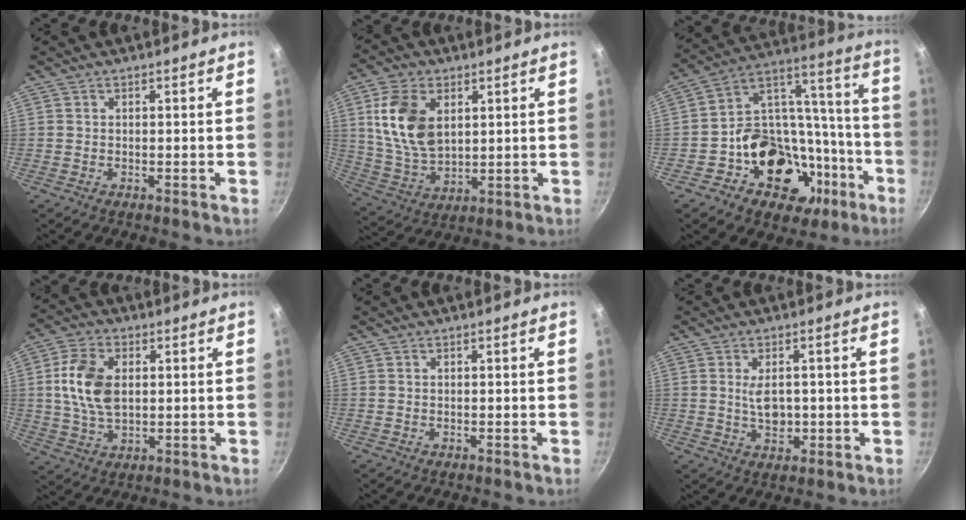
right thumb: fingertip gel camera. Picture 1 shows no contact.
{"total": 13.8, "force": [3.7, 8.8, 10.0], "torque": [-0.174, -0.019, 0.081]}
{"total": 24.8, "force": [-9.8, 18.4, 13.5], "torque": [-0.173, 0.089, -0.137]}
{"total": 11.0, "force": [1.5, 6.9, 8.4], "torque": [-0.151, 0.005, 0.026]}
{"total": 0.0}
{"total": 5.1, "force": [0.1, 3.1, 4.1], "torque": [-0.051, -0.006, 0.005]}